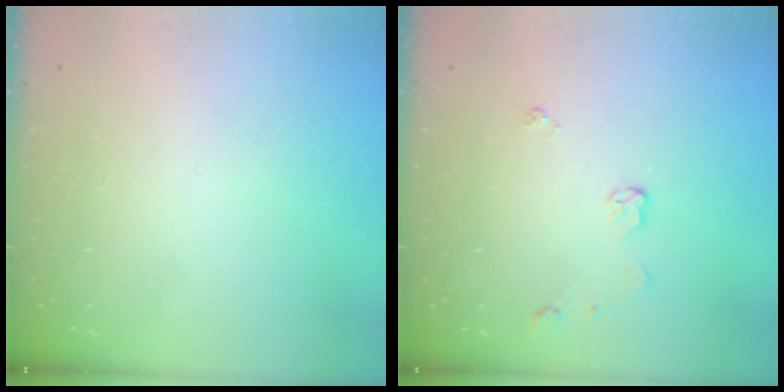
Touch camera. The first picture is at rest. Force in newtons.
{"total": 4.7, "press": 4.7, "slide": 0.1}